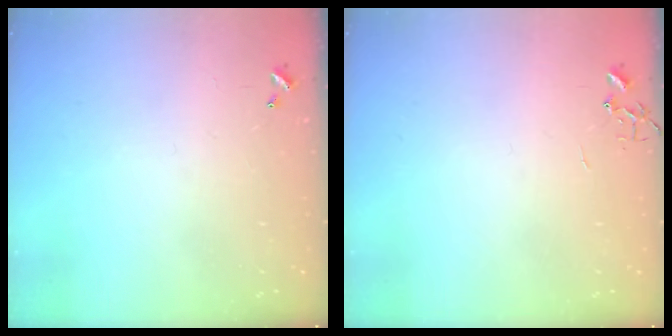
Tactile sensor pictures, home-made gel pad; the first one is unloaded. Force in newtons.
{"total": 0.0}